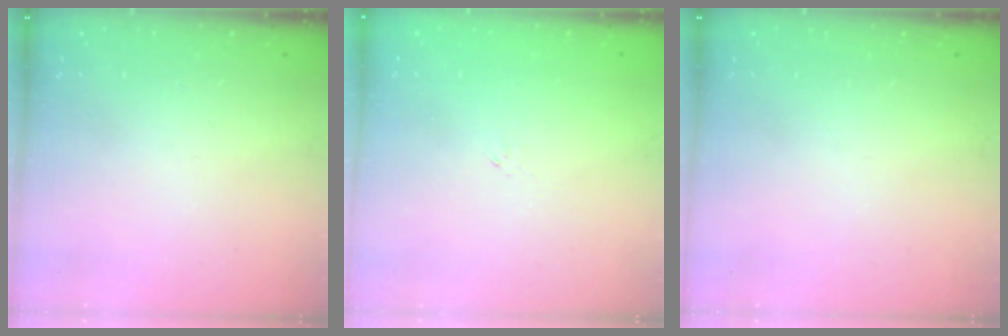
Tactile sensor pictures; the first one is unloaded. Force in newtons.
{"total": 1.2, "press": 1.2, "slide": 0.4}
{"total": 0.0}